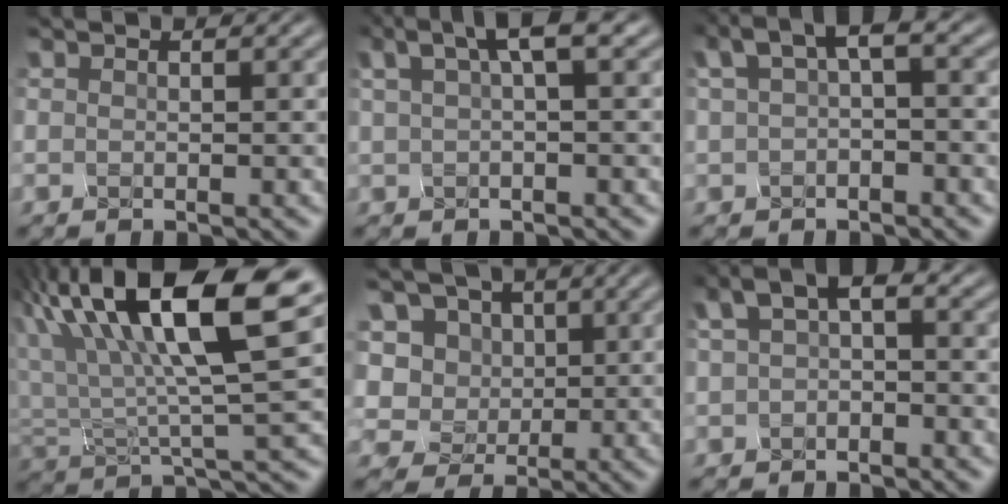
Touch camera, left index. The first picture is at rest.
{"total": 2.8, "force": [1.4, 0.0, 2.5], "torque": [-0.046, 0.009, 0.034]}
{"total": 2.2, "force": [0.5, 0.2, 2.1], "torque": [-0.042, 0.015, 0.015]}
{"total": 14.0, "force": [7.7, 4.1, 10.9], "torque": [-0.214, 0.019, 0.147]}
{"total": 8.4, "force": [4.8, 6.3, 2.8], "torque": [-0.073, 0.010, 0.079]}
{"total": 1.9, "force": [0.2, 0.7, 1.8], "torque": [-0.039, 0.013, 0.009]}